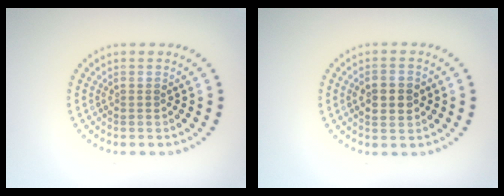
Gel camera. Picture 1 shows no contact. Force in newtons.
{"total": 3.5, "press": 3.5, "slide": 0.0}